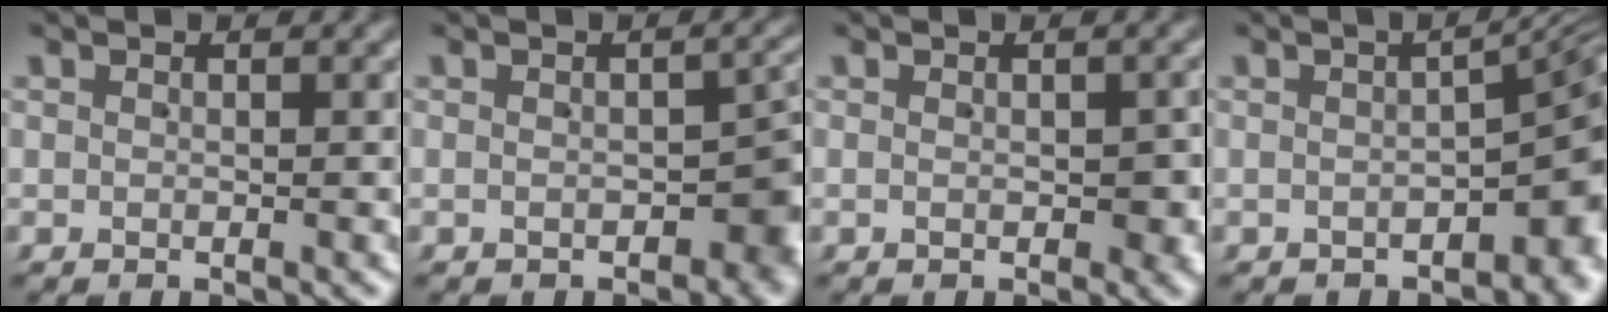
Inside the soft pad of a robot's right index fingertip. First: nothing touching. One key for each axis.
{"total": 3.7, "fx": -1.5, "fy": 2.1, "fz": 2.7, "tx": -0.018, "ty": -0.004, "tz": -0.021}
{"total": 1.6, "fx": -0.5, "fy": 1.1, "fz": 1.0, "tx": -0.017, "ty": -0.008, "tz": -0.003}
{"total": 6.6, "fx": -2.0, "fy": 2.8, "fz": 5.6, "tx": -0.041, "ty": 0.010, "tz": -0.034}